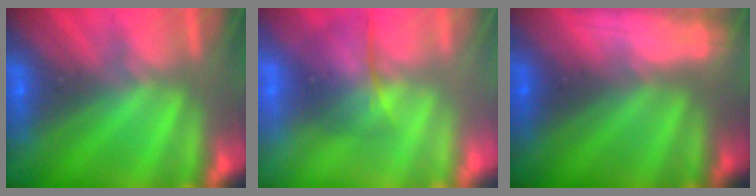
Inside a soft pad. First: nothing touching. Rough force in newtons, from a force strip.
{"total": 2.2}
{"total": 2.8}